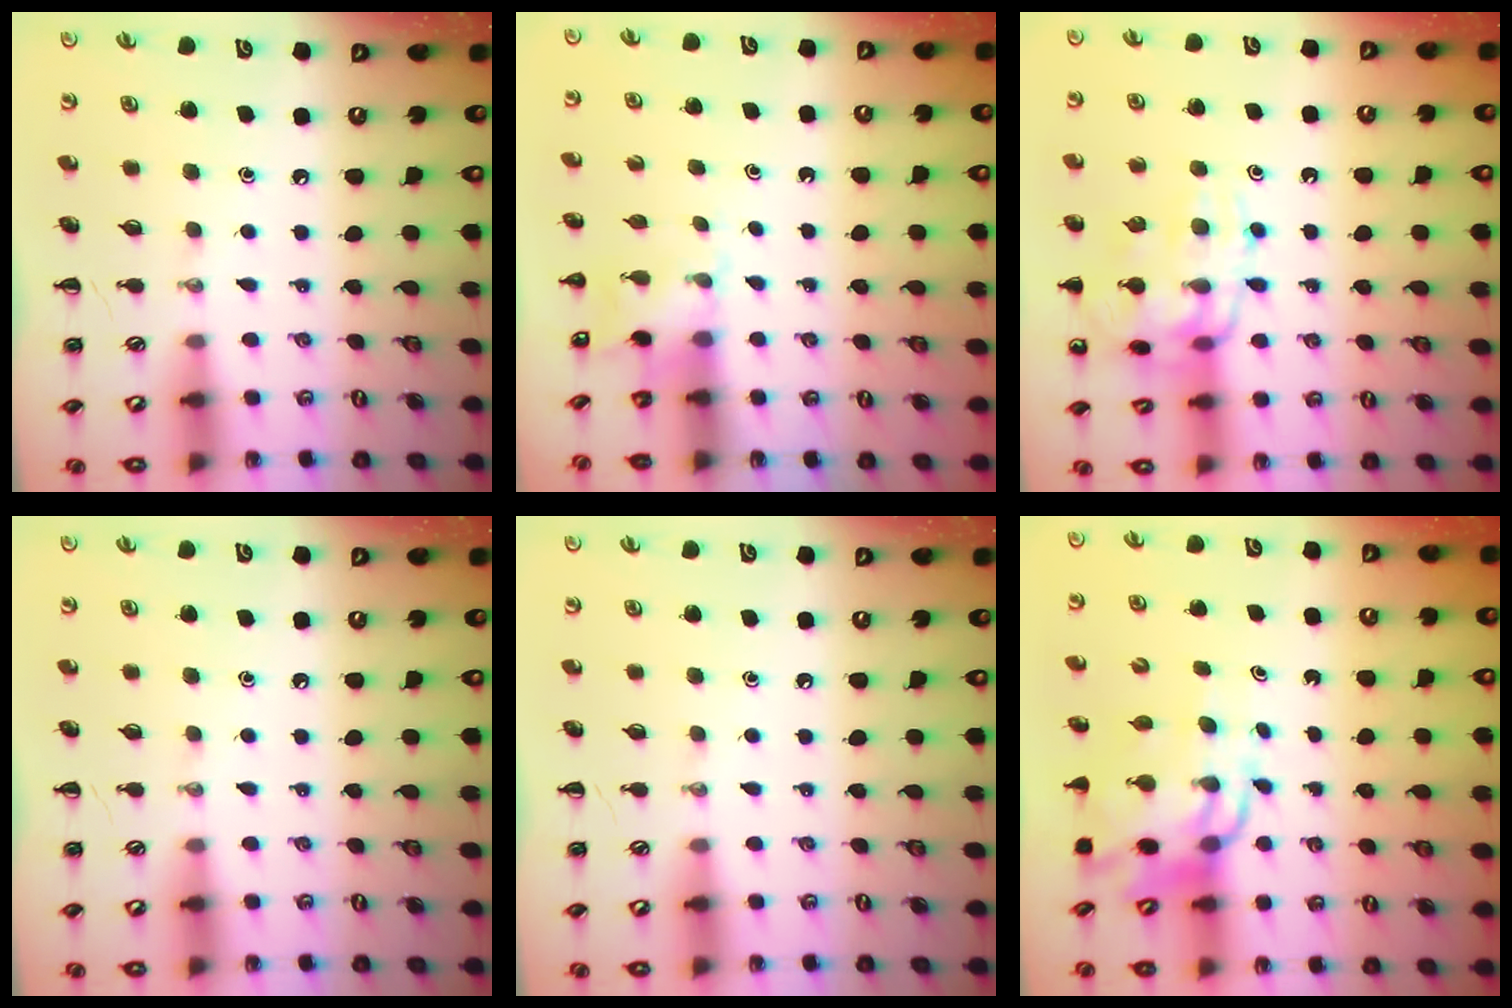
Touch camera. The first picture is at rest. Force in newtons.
{"total": 3.7, "press": 3.6, "slide": 1.1}
{"total": 16.3, "press": 16.1, "slide": 2.3}
{"total": 0.0}
{"total": 0.0}
{"total": 11.2, "press": 10.6, "slide": 3.6}